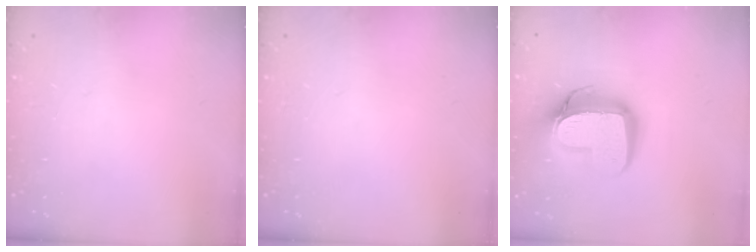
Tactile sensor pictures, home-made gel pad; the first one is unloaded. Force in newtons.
{"total": 0.0}
{"total": 15.3, "press": 15.3, "slide": 1.4}